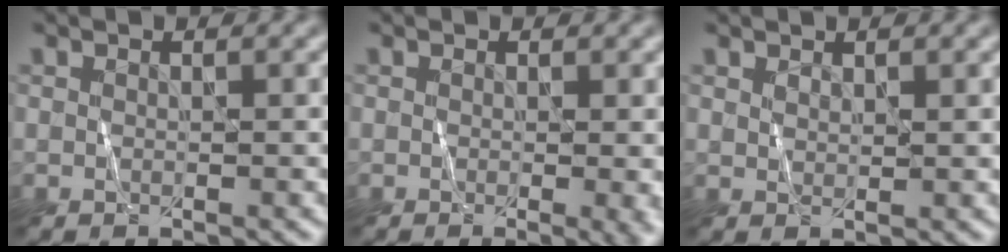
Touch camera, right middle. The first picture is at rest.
{"total": 2.9, "force": [-0.5, 0.8, 2.8], "torque": [-0.030, -0.009, -0.005]}
{"total": 0.9, "force": [0.7, 0.3, 0.4], "torque": [-0.010, -0.002, 0.016]}